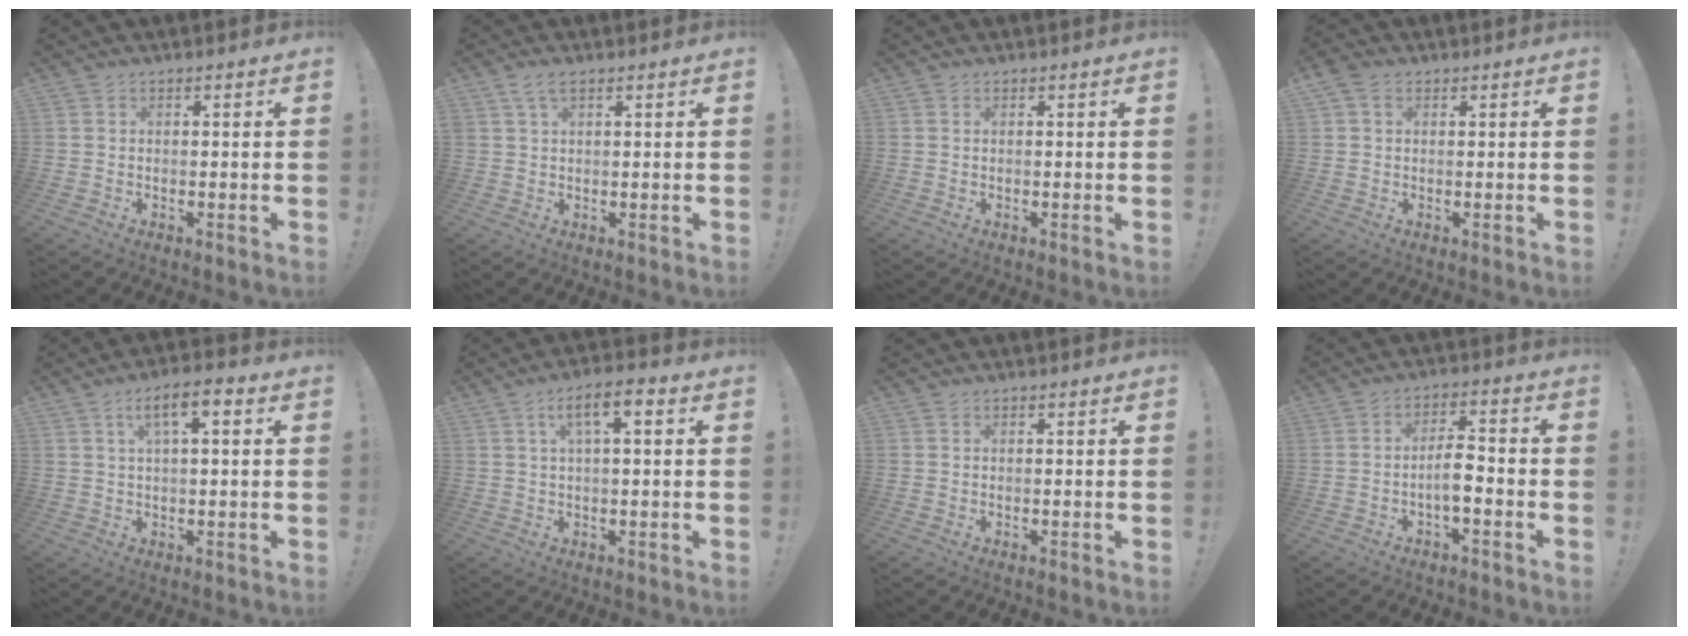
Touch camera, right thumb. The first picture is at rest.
{"total": 3.7, "force": [2.0, 1.8, 2.6], "torque": [-0.048, 0.002, 0.037]}
{"total": 0.0}
{"total": 3.2, "force": [1.5, 2.3, 1.7], "torque": [-0.027, 0.001, 0.029]}
{"total": 7.2, "force": [2.2, 2.1, 6.6], "torque": [-0.105, 0.000, 0.032]}
{"total": 7.3, "force": [1.9, 2.1, 6.7], "torque": [-0.106, 0.001, 0.026]}
{"total": 0.0}
{"total": 7.1, "force": [-2.5, 2.6, 6.1], "torque": [-0.116, 0.010, -0.046]}